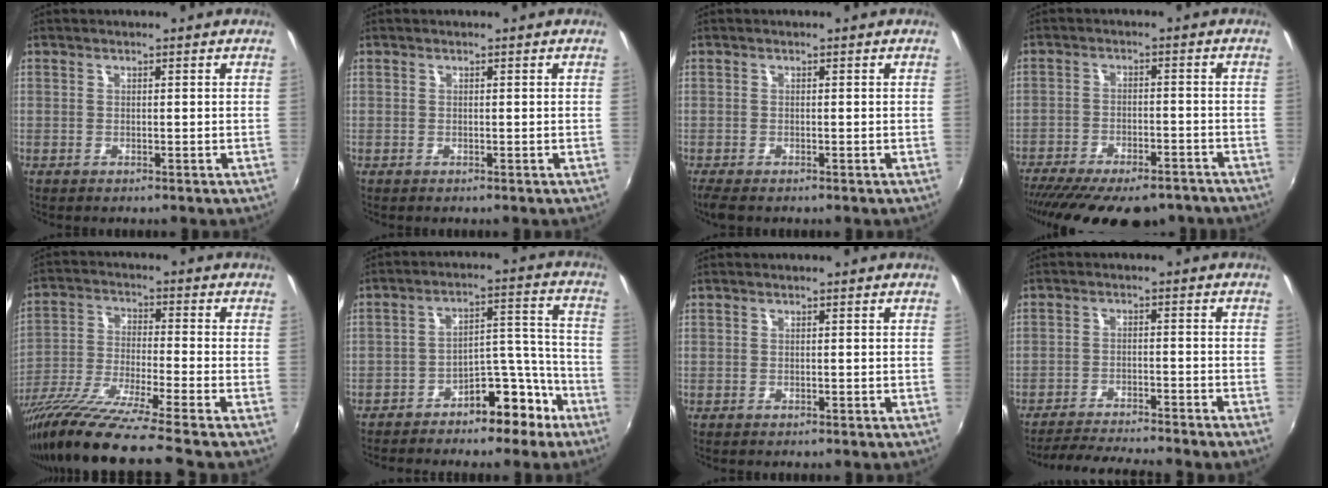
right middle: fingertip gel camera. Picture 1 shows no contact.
{"total": 0.0}
{"total": 2.7, "force": [-2.0, 0.9, 1.6], "torque": [-0.034, -0.015, -0.034]}
{"total": 20.6, "force": [-16.6, 7.0, 10.1], "torque": [-0.202, -0.035, -0.231]}
{"total": 17.8, "force": [-14.6, -1.7, 10.0], "torque": [-0.187, -0.059, -0.263]}
{"total": 10.5, "force": [-8.2, 4.5, 4.8], "torque": [-0.059, 0.052, -0.116]}
{"total": 0.0}
{"total": 10.5, "force": [-9.6, -0.4, 4.3], "torque": [-0.097, -0.005, -0.146]}